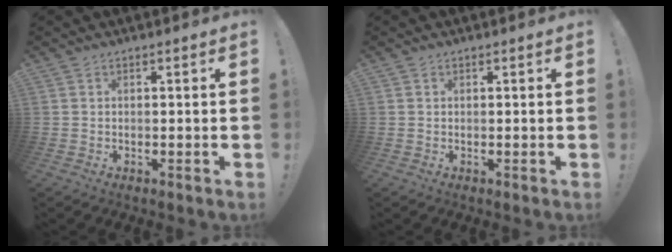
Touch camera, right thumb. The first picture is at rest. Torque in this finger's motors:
{"motor_torque": [0.64, -0.36, -0.34, -0.27, 0.02]}